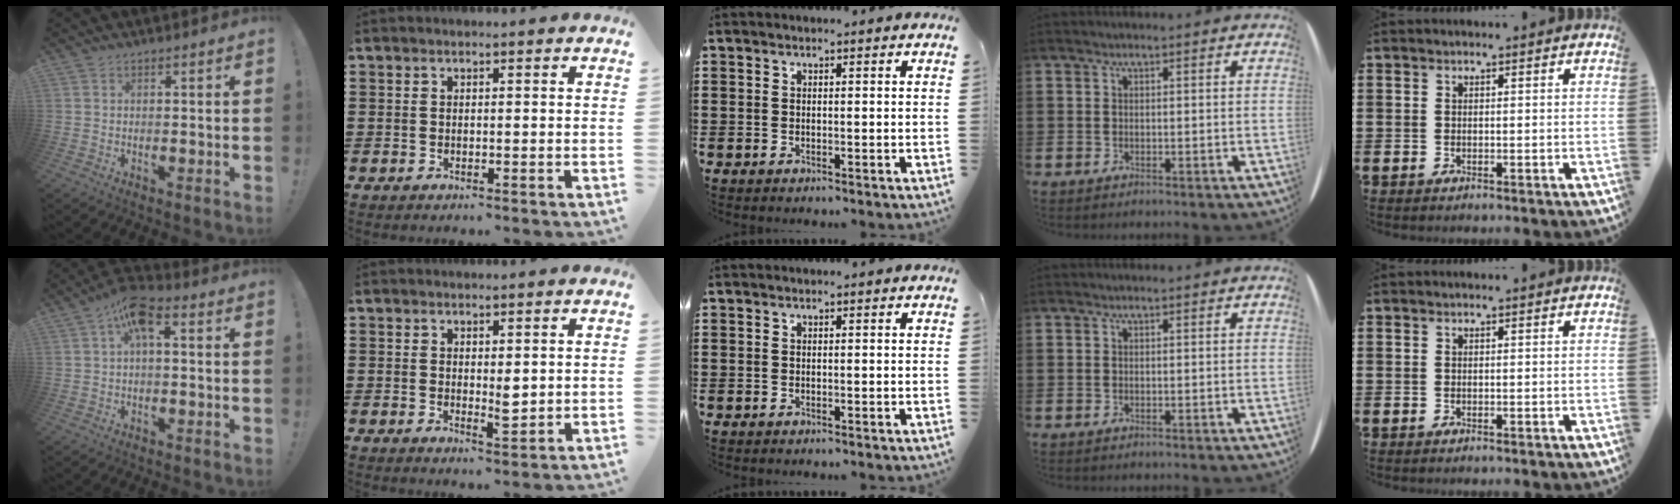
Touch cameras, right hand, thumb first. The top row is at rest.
{"thumb": {"total": 7.8, "force": [2.2, 3.4, 6.7], "torque": [-0.116, -0.001, 0.042]}, "index": {"total": 2.6, "force": [0.6, 1.4, 2.2], "torque": [-0.026, -0.005, 0.008]}}